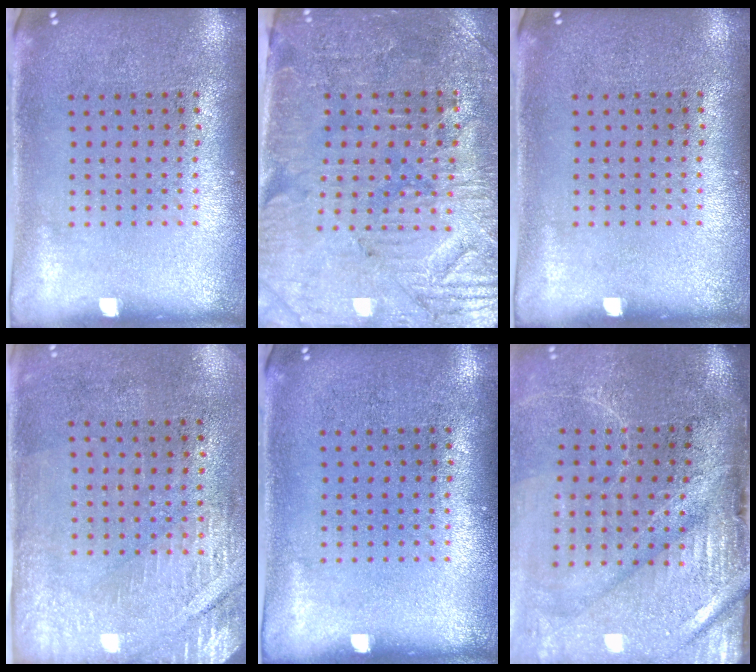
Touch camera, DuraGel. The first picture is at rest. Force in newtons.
{"total": 3.7, "press": 3.4, "slide": 1.5}
{"total": 0.0}
{"total": 2.8, "press": 2.4, "slide": 1.4}
{"total": 0.0}
{"total": 4.5, "press": 3.7, "slide": 2.5}